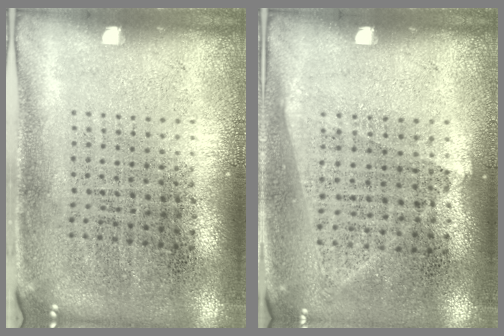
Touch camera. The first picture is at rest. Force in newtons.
{"total": 1.0, "press": 0.9, "slide": 0.6}